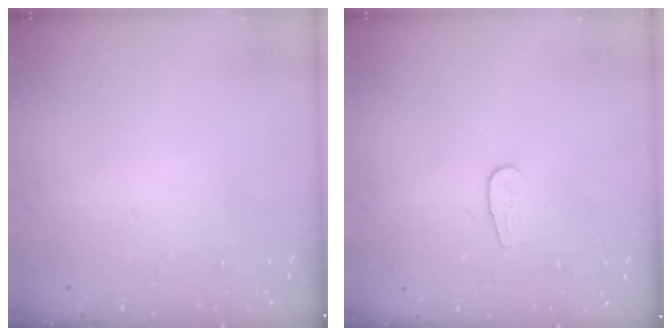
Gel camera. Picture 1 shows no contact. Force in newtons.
{"total": 5.4, "press": 5.4, "slide": 0.3}